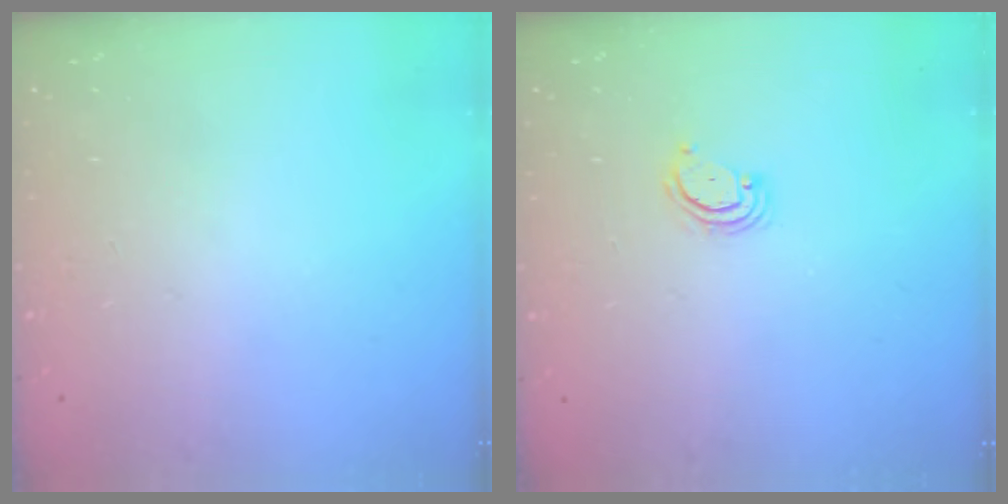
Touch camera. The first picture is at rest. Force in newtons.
{"total": 3.1, "press": 3.1, "slide": 0.5}